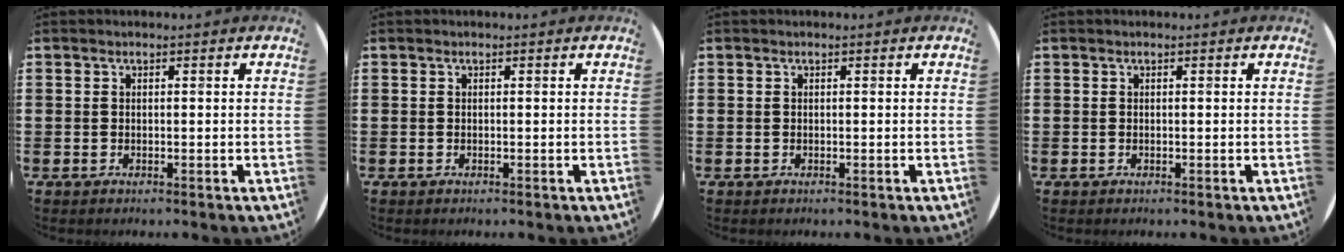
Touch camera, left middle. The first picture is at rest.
{"total": 0.0}
{"total": 0.0}
{"total": 0.0}